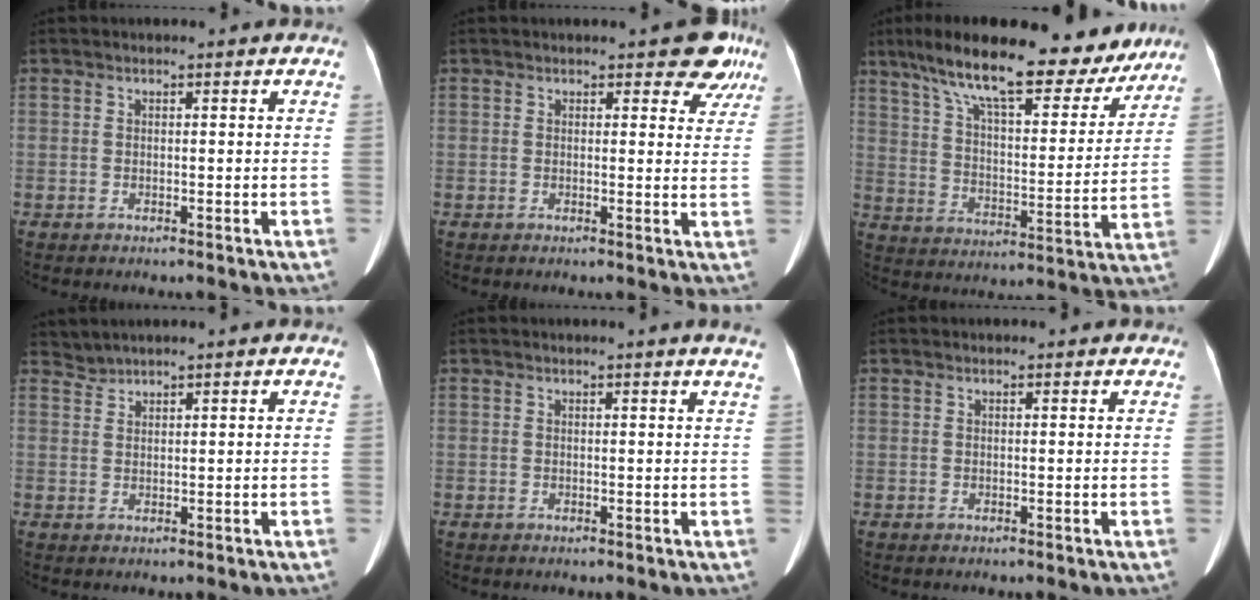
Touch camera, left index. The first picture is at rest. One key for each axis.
{"total": 5.0, "fx": 3.4, "fy": 2.1, "fz": 3.0, "tx": -0.014, "ty": -0.013, "tz": 0.027}
{"total": 22.8, "fx": 17.7, "fy": 6.2, "fz": 13.0, "tx": -0.205, "ty": 0.009, "tz": 0.258}
{"total": 2.5, "fx": 2.5, "fy": 0.1, "fz": 0.0, "tx": 0.000, "ty": 0.009, "tz": 0.046}
{"total": 3.9, "fx": 3.5, "fy": -0.7, "fz": 1.5, "tx": -0.015, "ty": -0.019, "tz": 0.018}
{"total": 3.2, "fx": 2.7, "fy": 1.1, "fz": 1.3, "tx": -0.011, "ty": 0.007, "tz": 0.027}